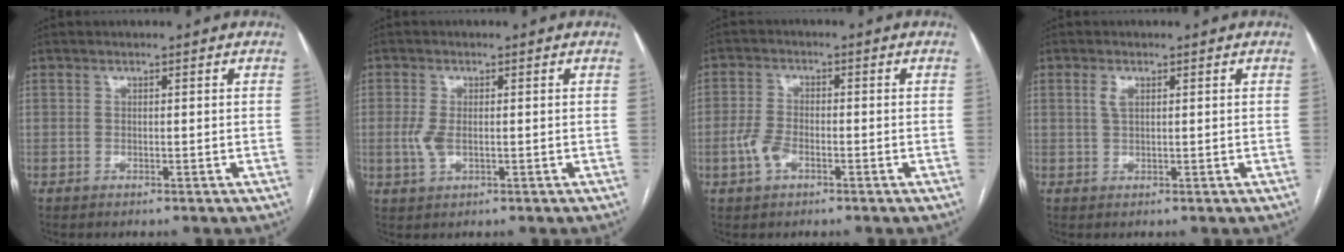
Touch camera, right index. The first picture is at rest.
{"total": 3.1, "force": [-0.3, 1.4, 2.7], "torque": [-0.067, -0.004, -0.003]}
{"total": 4.2, "force": [-1.7, 2.2, 3.1], "torque": [-0.074, 0.005, -0.034]}
{"total": 1.9, "force": [0.8, 0.8, 1.6], "torque": [-0.035, 0.004, 0.018]}